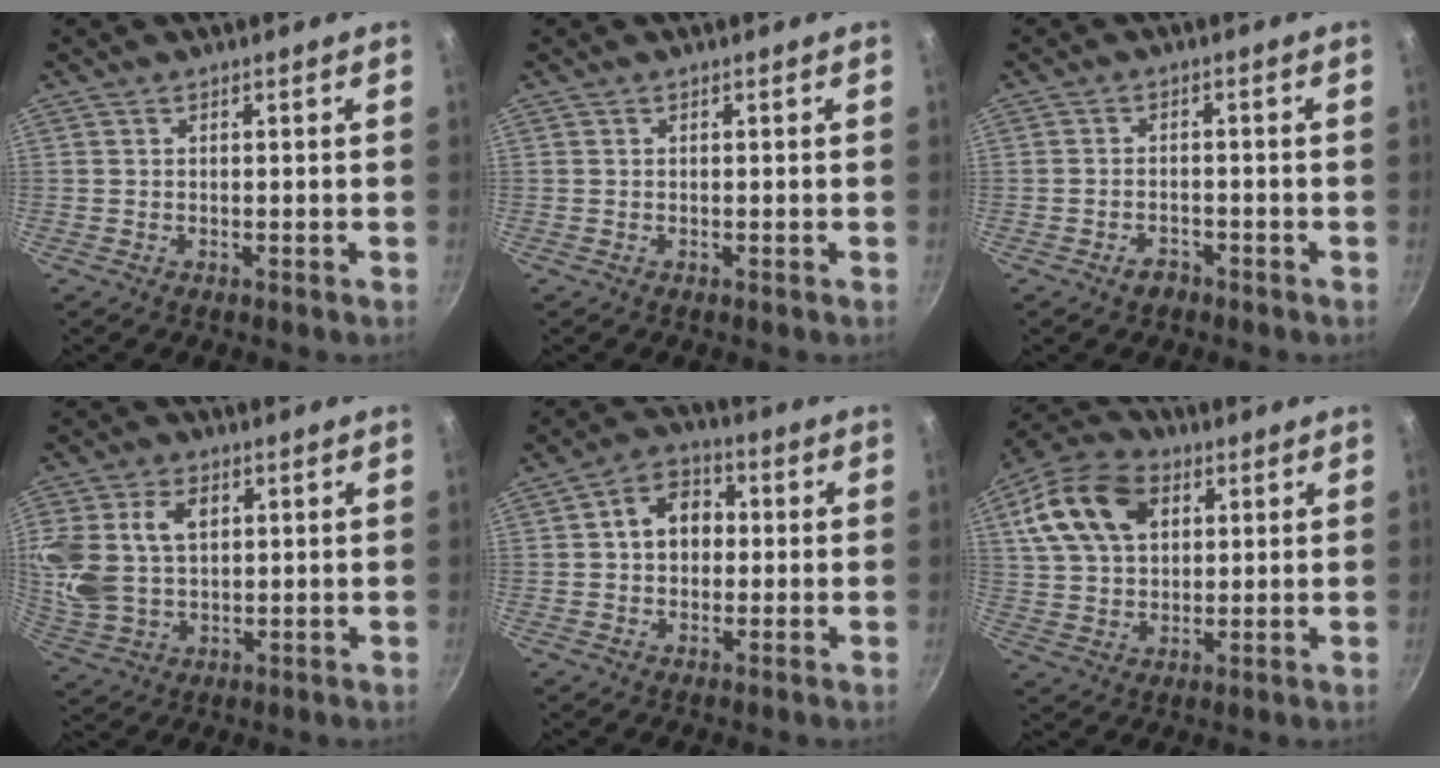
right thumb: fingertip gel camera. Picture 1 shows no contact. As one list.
[{"total": 0.0}, {"total": 2.7, "force": [-1.8, 1.7, 1.0], "torque": [-0.008, 0.022, -0.026]}, {"total": 15.3, "force": [3.7, 10.8, 10.1], "torque": [-0.217, 0.000, 0.076]}, {"total": 8.4, "force": [0.7, 6.4, 5.4], "torque": [-0.050, 0.018, -0.001]}, {"total": 15.7, "force": [5.5, 10.7, 10.1], "torque": [-0.170, 0.007, 0.090]}]